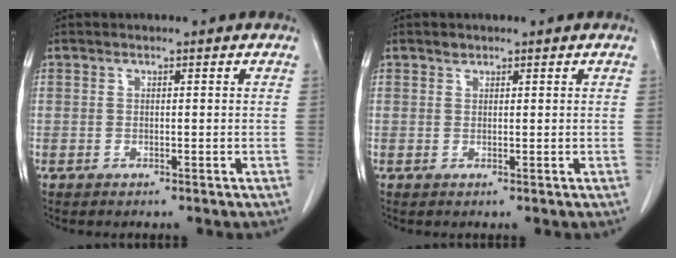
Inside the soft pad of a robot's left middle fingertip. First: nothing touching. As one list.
[{"total": 0.7, "force": [0.6, 0.3, 0.1], "torque": [0.000, -0.003, 0.009]}]